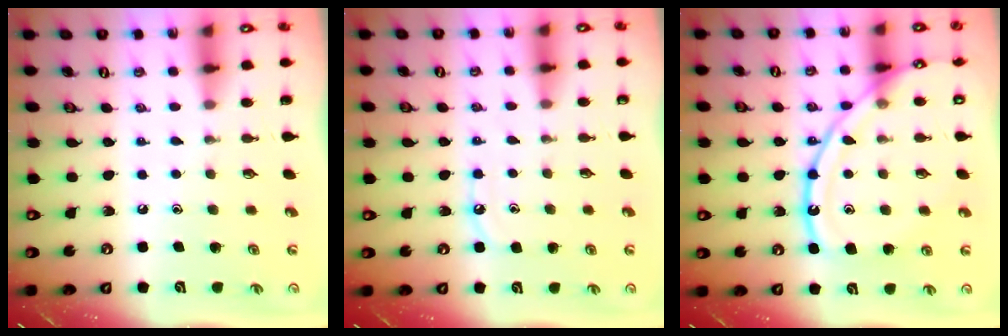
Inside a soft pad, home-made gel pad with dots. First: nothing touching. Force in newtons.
{"total": 5.8, "press": 5.8, "slide": 0.6}
{"total": 16.9, "press": 16.8, "slide": 1.6}